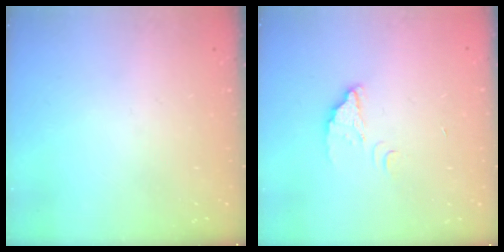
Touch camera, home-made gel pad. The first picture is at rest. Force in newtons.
{"total": 2.9, "press": 2.9, "slide": 0.2}